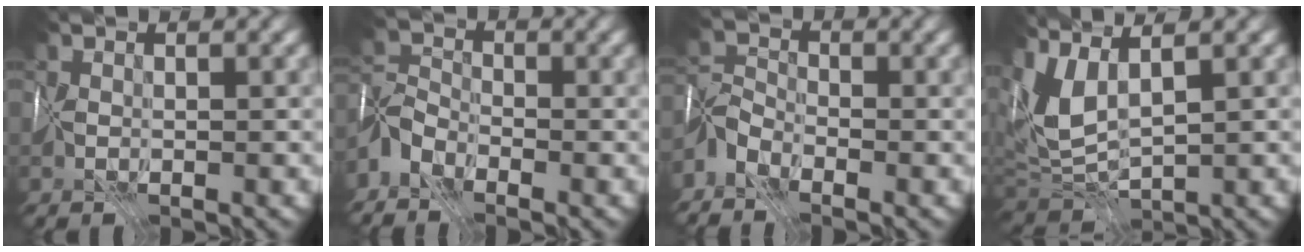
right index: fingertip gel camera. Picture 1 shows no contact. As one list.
[{"total": 2.6, "force": [-2.5, 0.6, 0.3], "torque": [-0.012, 0.008, -0.066]}, {"total": 2.3, "force": [-2.3, 0.3, 0.1], "torque": [-0.008, 0.007, -0.060]}, {"total": 4.2, "force": [2.5, 1.1, 3.1], "torque": [-0.090, 0.007, 0.053]}]